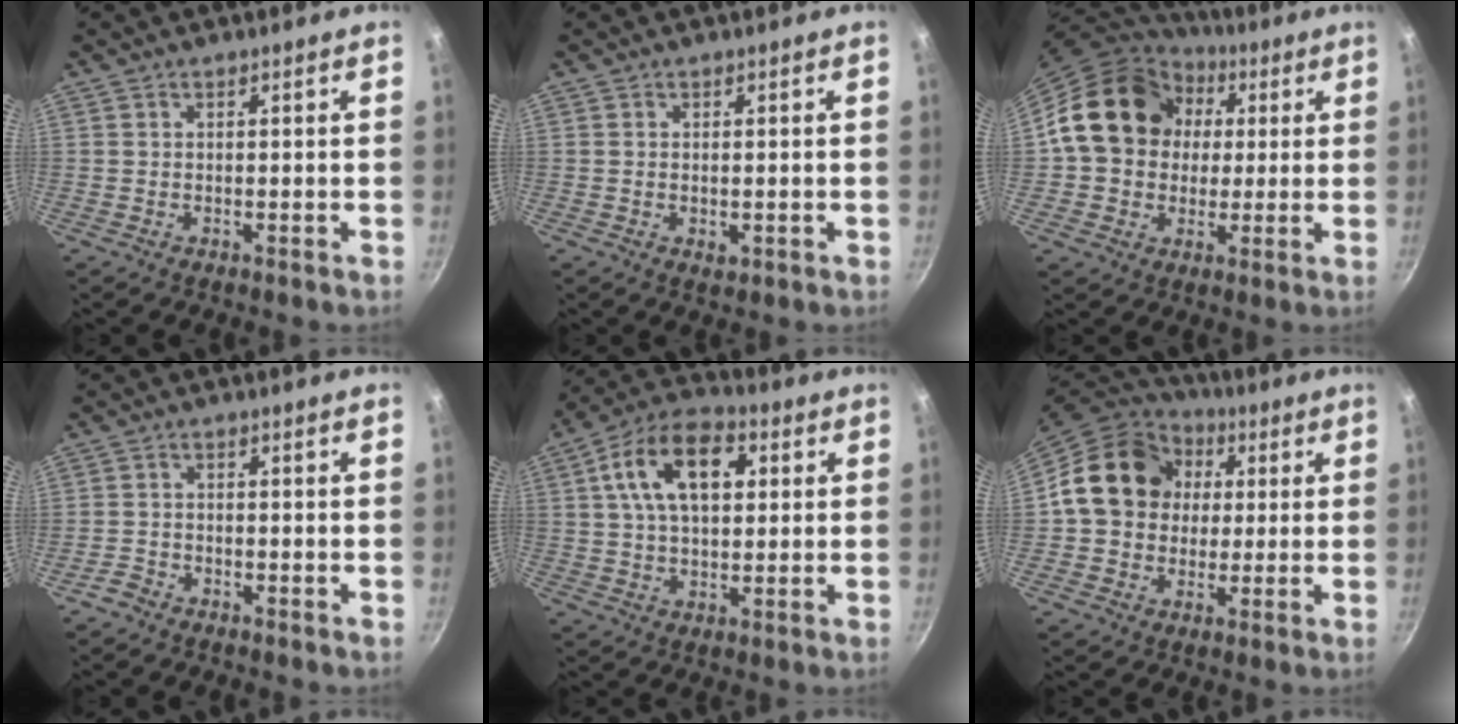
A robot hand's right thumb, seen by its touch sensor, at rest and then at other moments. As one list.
[{"total": 1.7, "force": [-0.2, 1.0, 1.3], "torque": [-0.019, -0.003, -0.002]}, {"total": 18.5, "force": [3.1, 15.4, 9.8], "torque": [-0.139, 0.030, 0.043]}, {"total": 2.2, "force": [-1.9, 1.1, 0.6], "torque": [-0.017, 0.019, -0.038]}, {"total": 15.4, "force": [4.1, 9.2, 11.7], "torque": [-0.178, 0.015, 0.055]}, {"total": 17.1, "force": [2.6, 14.4, 8.9], "torque": [-0.122, 0.028, 0.032]}]